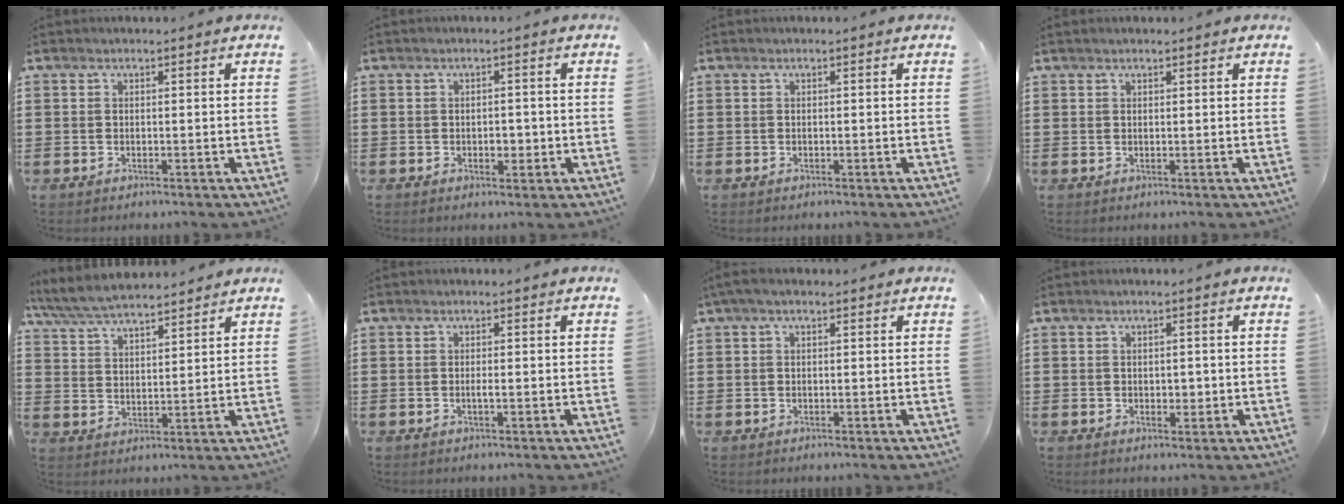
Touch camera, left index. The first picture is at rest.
{"total": 1.7, "force": [-0.2, 1.3, 1.1], "torque": [-0.015, 0.003, -0.008]}
{"total": 0.0}
{"total": 0.7, "force": [0.6, 0.1, 0.4], "torque": [-0.009, 0.001, 0.011]}
{"total": 6.3, "force": [5.9, 0.9, 2.0], "torque": [-0.061, -0.019, 0.106]}
{"total": 0.0}
{"total": 1.4, "force": [0.5, 0.4, 1.2], "torque": [-0.024, 0.003, 0.008]}
{"total": 1.0, "force": [0.3, 0.9, 0.3], "torque": [-0.007, 0.011, 0.003]}